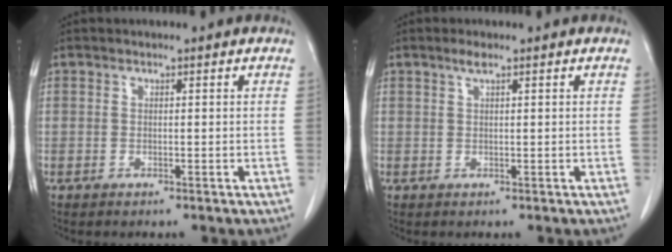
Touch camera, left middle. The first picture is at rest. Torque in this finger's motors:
{"motor_torque": [0.49, -0.30, 0.05, 0.01]}